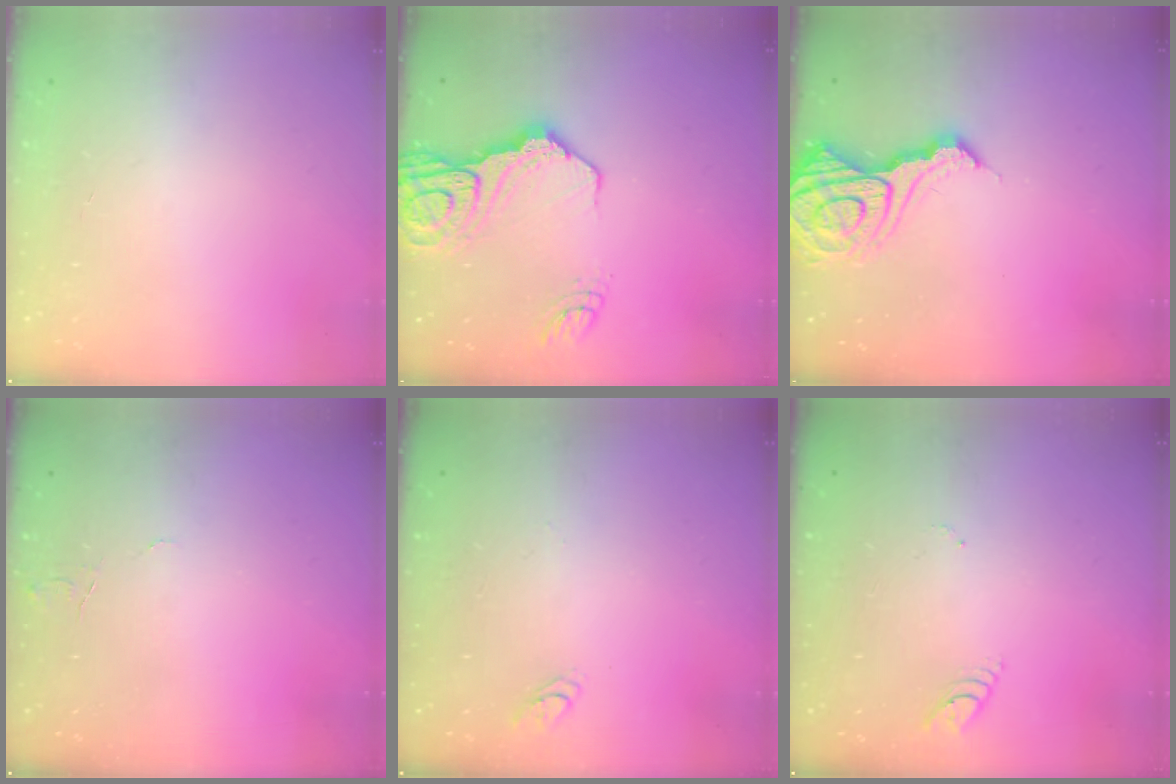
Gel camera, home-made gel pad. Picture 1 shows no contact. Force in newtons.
{"total": 18.1, "press": 17.9, "slide": 2.1}
{"total": 13.5, "press": 13.5, "slide": 1.4}
{"total": 4.9, "press": 4.9, "slide": 0.4}
{"total": 2.7, "press": 2.7, "slide": 0.3}
{"total": 2.9, "press": 2.8, "slide": 0.4}